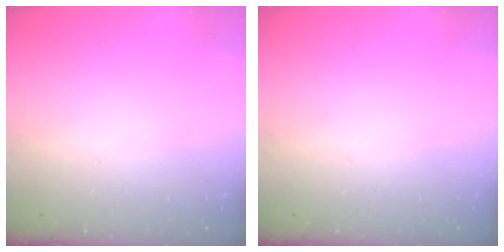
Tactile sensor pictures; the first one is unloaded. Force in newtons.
{"total": 0.0}